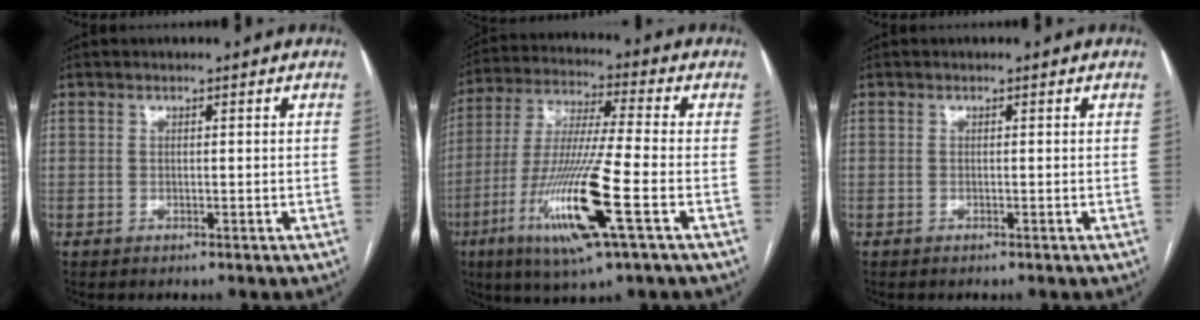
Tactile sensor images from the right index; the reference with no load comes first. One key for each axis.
{"total": 16.3, "fx": -6.0, "fy": 0.2, "fz": 15.2, "tx": -0.314, "ty": -0.023, "tz": -0.110}
{"total": 0.0}